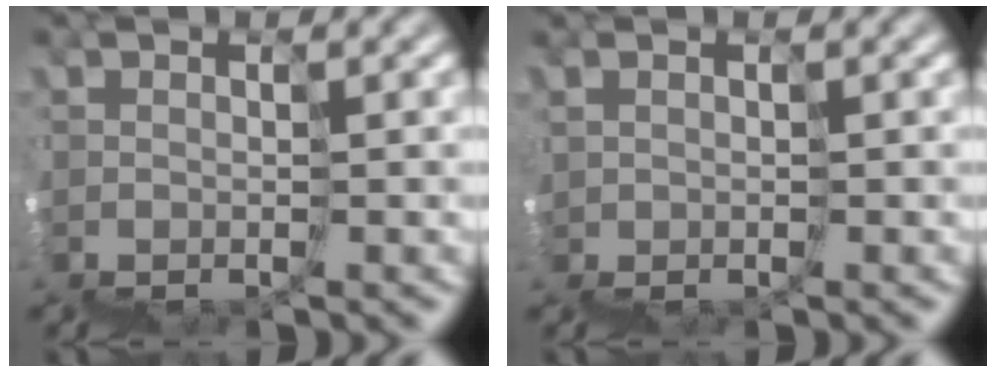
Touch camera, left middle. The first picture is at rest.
{"total": 1.0, "force": [0.4, 0.9, 0.3], "torque": [-0.011, -0.005, 0.011]}